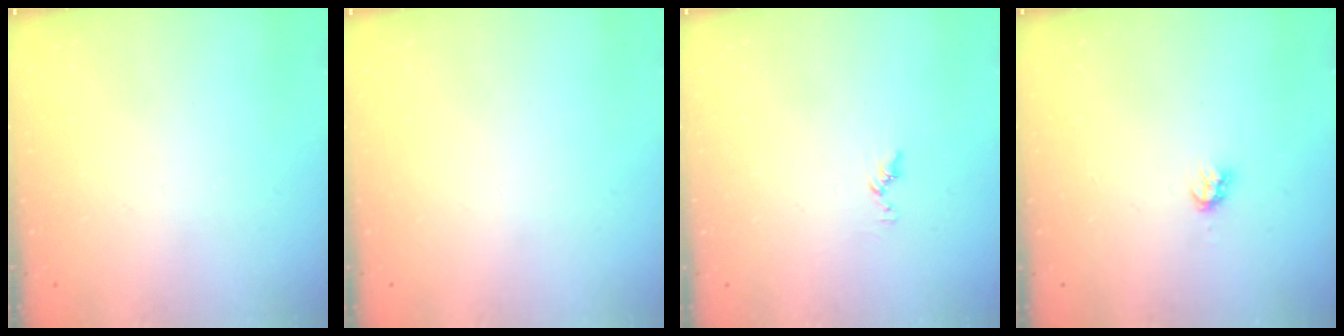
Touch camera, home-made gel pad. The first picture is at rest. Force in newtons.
{"total": 0.0}
{"total": 5.6, "press": 5.6, "slide": 0.5}
{"total": 2.8, "press": 2.8, "slide": 0.2}